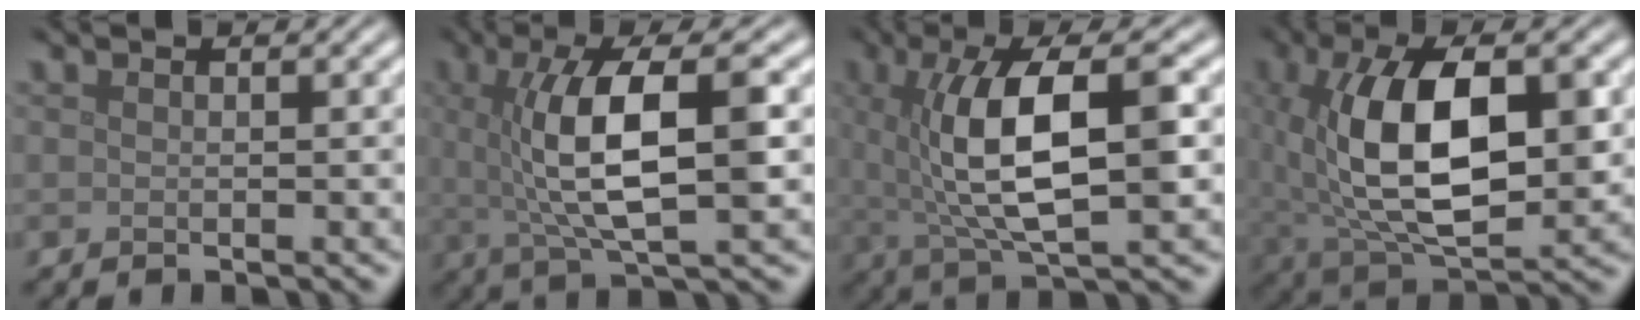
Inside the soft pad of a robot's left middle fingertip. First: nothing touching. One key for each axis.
{"total": 8.8, "fx": 0.8, "fy": 2.7, "fz": 8.4, "tx": -0.149, "ty": 0.003, "tz": 0.015}
{"total": 9.8, "fx": 0.8, "fy": 3.4, "fz": 9.1, "tx": -0.159, "ty": 0.007, "tz": 0.014}
{"total": 11.7, "fx": 1.1, "fy": 5.9, "fz": 10.1, "tx": -0.175, "ty": -0.004, "tz": 0.026}